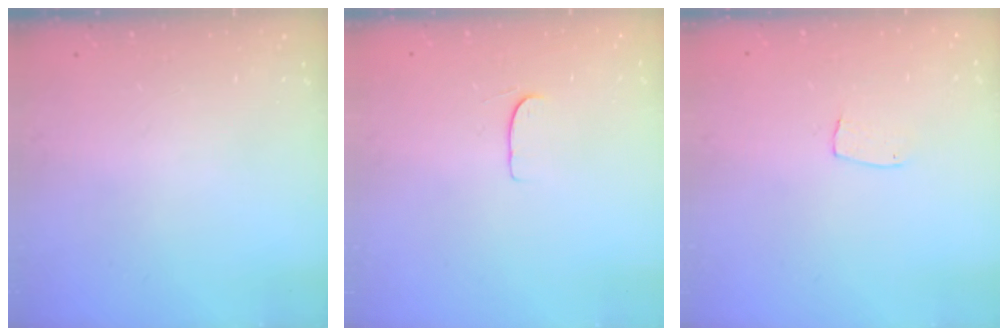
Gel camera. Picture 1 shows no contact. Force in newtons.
{"total": 5.1, "press": 5.1, "slide": 0.4}
{"total": 3.7, "press": 3.7, "slide": 0.2}